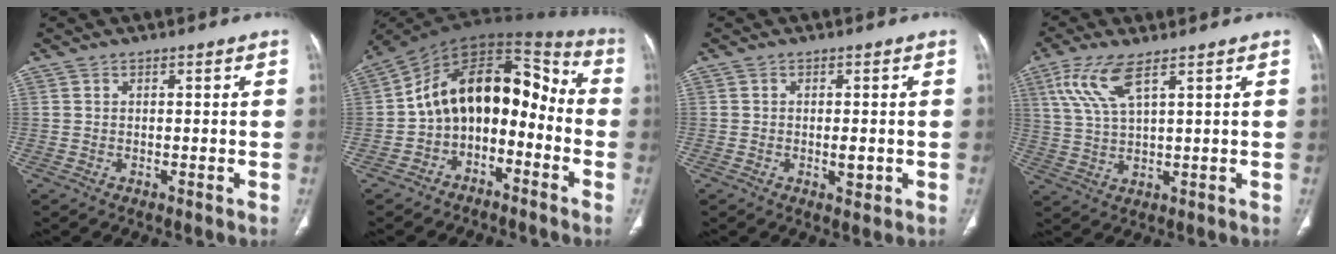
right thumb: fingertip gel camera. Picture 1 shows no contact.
{"total": 16.7, "force": [-3.6, 11.2, 11.9], "torque": [-0.147, 0.102, -0.066]}
{"total": 2.3, "force": [-0.5, 1.1, 2.0], "torque": [-0.027, -0.001, -0.004]}
{"total": 8.3, "force": [4.3, 2.3, 6.7], "torque": [-0.159, -0.010, 0.095]}